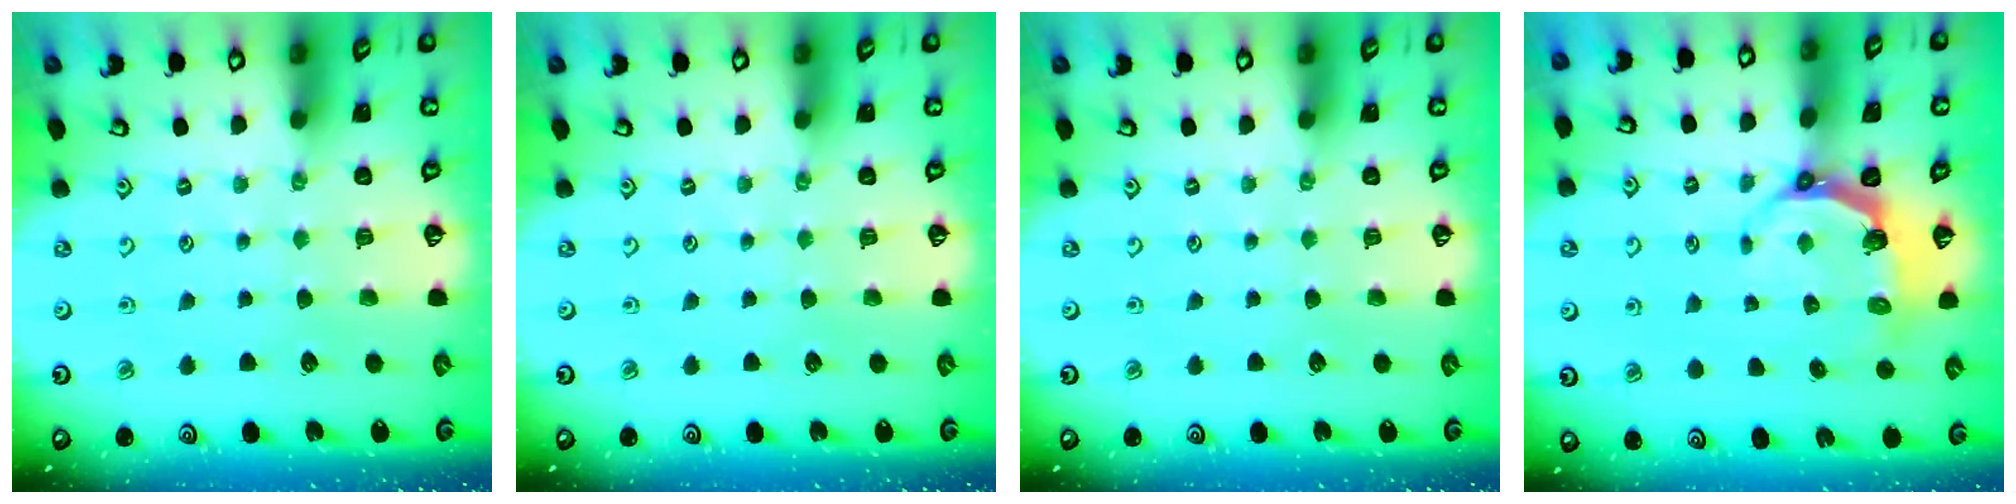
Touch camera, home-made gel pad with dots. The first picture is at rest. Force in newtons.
{"total": 0.0}
{"total": 0.0}
{"total": 5.2, "press": 3.8, "slide": 3.5}